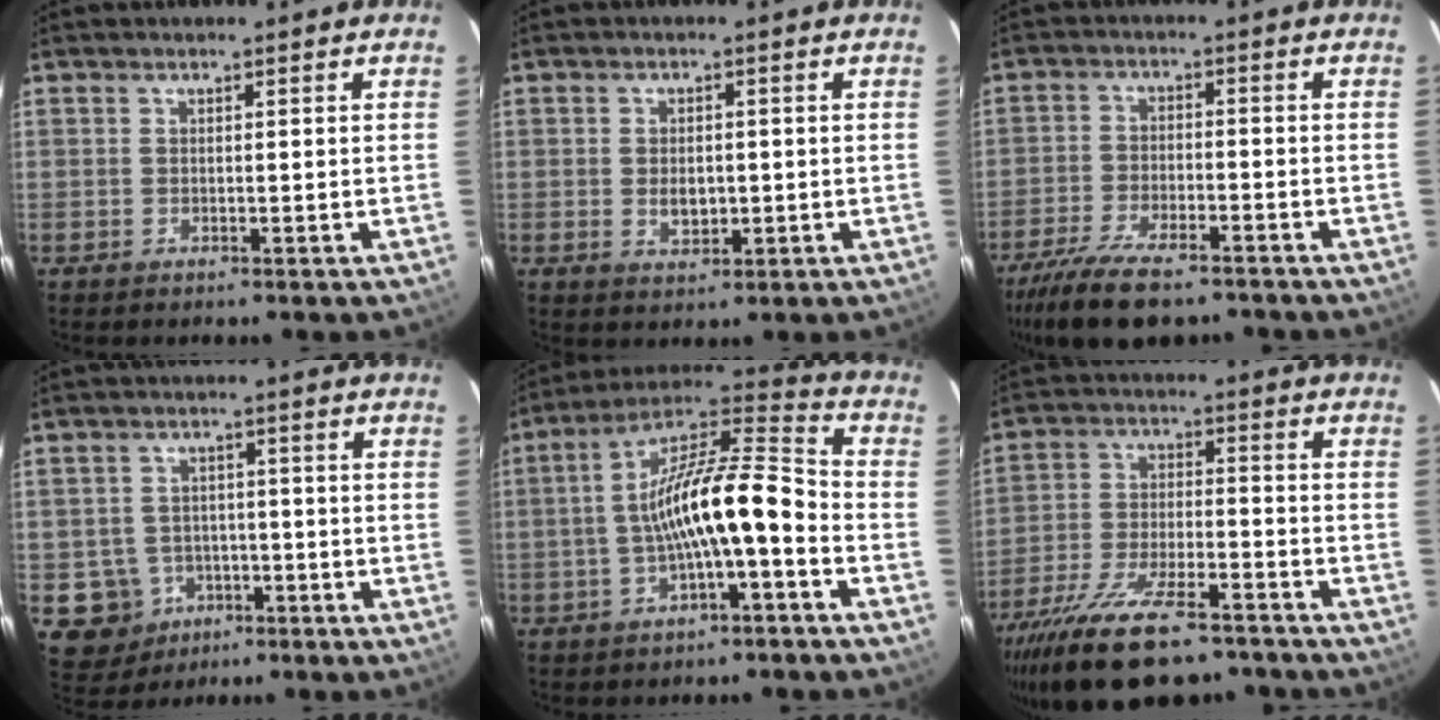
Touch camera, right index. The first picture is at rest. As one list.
[{"total": 3.8, "force": [-0.4, 2.6, 2.8], "torque": [-0.048, -0.003, -0.003]}, {"total": 14.2, "force": [-11.2, 4.4, 7.7], "torque": [-0.173, -0.032, -0.193]}, {"total": 8.7, "force": [-3.3, 7.9, 1.5], "torque": [-0.061, 0.026, -0.035]}, {"total": 14.7, "force": [-3.9, 3.1, 13.8], "torque": [-0.245, 0.021, -0.067]}, {"total": 21.8, "force": [-17.2, 7.0, 11.4], "torque": [-0.226, -0.034, -0.269]}]